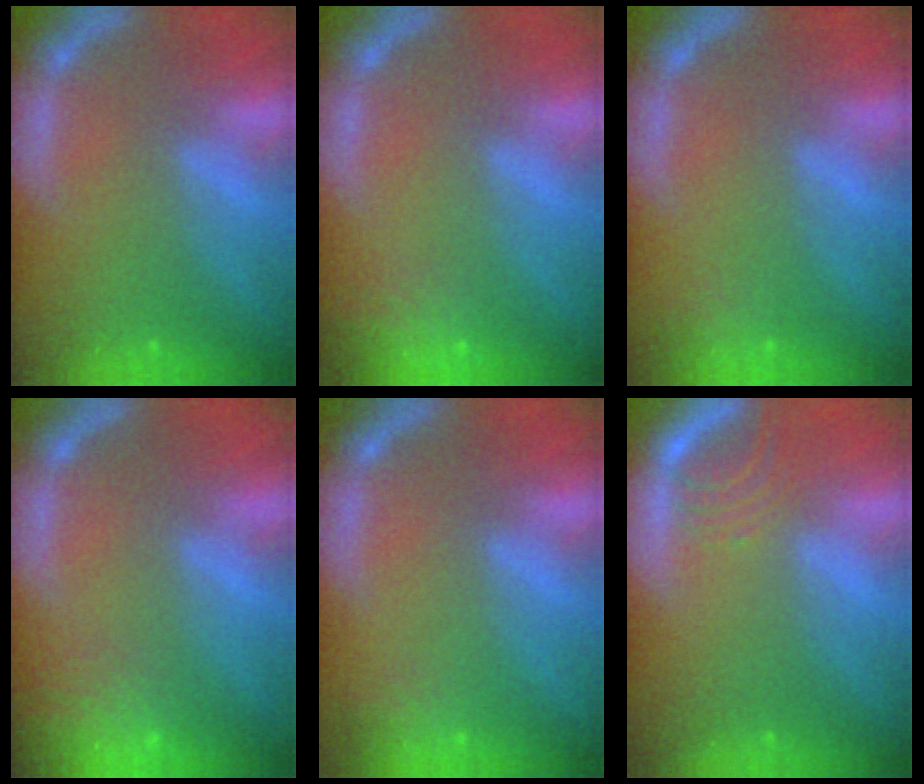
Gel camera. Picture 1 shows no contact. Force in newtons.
{"total": 5.1}
{"total": 1.4}
{"total": 9.0}
{"total": 2.4}
{"total": 3.0}